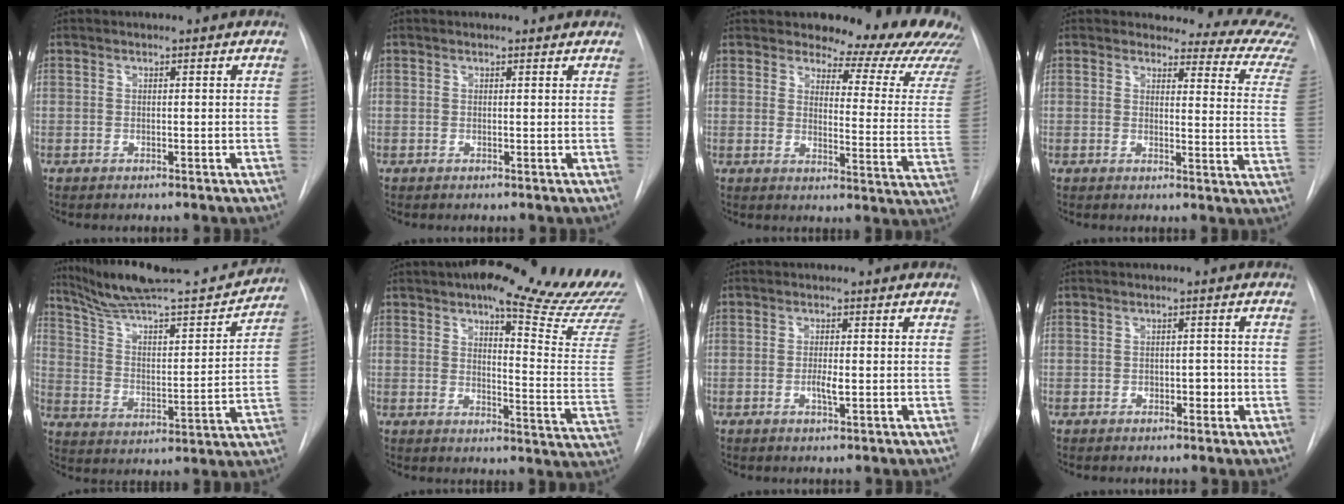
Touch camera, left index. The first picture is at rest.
{"total": 1.7, "force": [1.6, 0.7, 0.2], "torque": [-0.009, 0.008, 0.011]}
{"total": 19.0, "force": [17.5, 3.8, 6.2], "torque": [-0.058, -0.111, 0.181]}
{"total": 14.4, "force": [14.0, 2.3, 2.5], "torque": [0.006, -0.107, 0.115]}
{"total": 23.0, "force": [21.0, 2.2, 9.1], "torque": [-0.146, -0.022, 0.313]}
{"total": 22.7, "force": [18.9, 3.1, 12.3], "torque": [-0.158, -0.064, 0.217]}
{"total": 2.0, "force": [-0.4, 0.3, 1.9], "torque": [-0.037, -0.001, -0.007]}
{"total": 1.8, "force": [-0.6, 1.1, 1.3], "torque": [-0.015, 0.004, -0.008]}